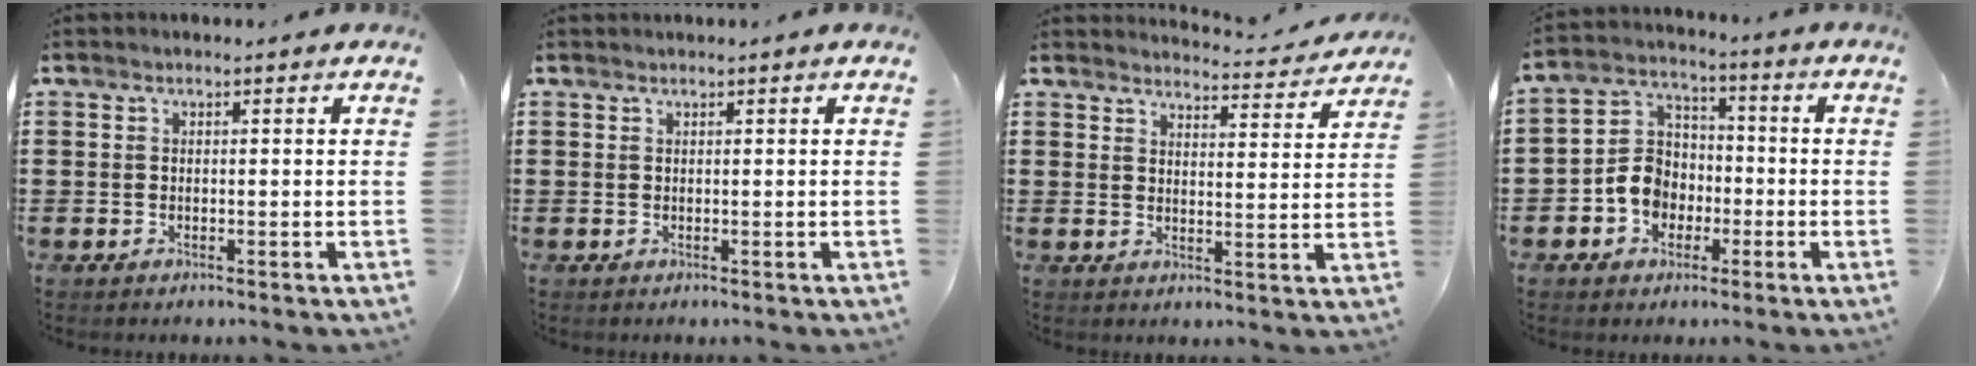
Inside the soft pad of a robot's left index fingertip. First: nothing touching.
{"total": 1.0, "force": [1.0, -0.2, 0.1], "torque": [-0.002, -0.003, 0.020]}
{"total": 3.7, "force": [3.7, -0.1, 0.3], "torque": [-0.007, -0.030, 0.060]}
{"total": 7.2, "force": [-2.6, 6.0, 2.8], "torque": [-0.082, 0.018, -0.054]}